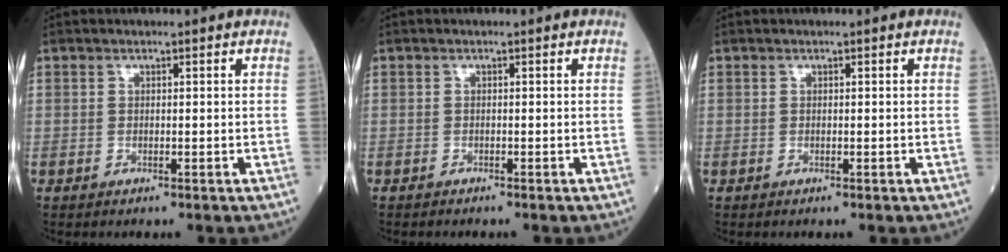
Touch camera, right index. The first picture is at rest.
{"total": 0.6, "force": [-0.6, 0.0, 0.1], "torque": [-0.005, -0.002, -0.013]}
{"total": 0.0}